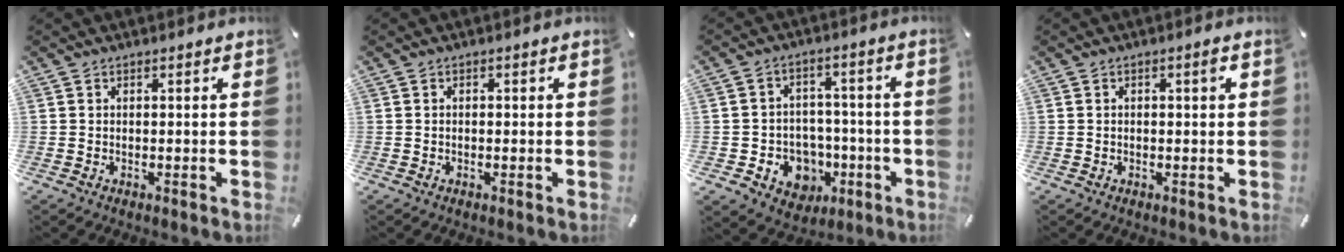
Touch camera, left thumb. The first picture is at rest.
{"total": 0.6, "force": [-0.3, 0.3, 0.4], "torque": [-0.008, 0.000, -0.005]}
{"total": 9.0, "force": [-2.0, 8.5, 2.2], "torque": [-0.035, 0.018, -0.020]}
{"total": 1.8, "force": [0.2, 0.5, 1.7], "torque": [-0.031, 0.006, 0.002]}